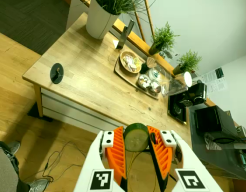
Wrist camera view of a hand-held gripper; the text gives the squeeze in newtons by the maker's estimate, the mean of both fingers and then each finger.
{"total": 9.4, "left": 9.8, "right": 8.9}